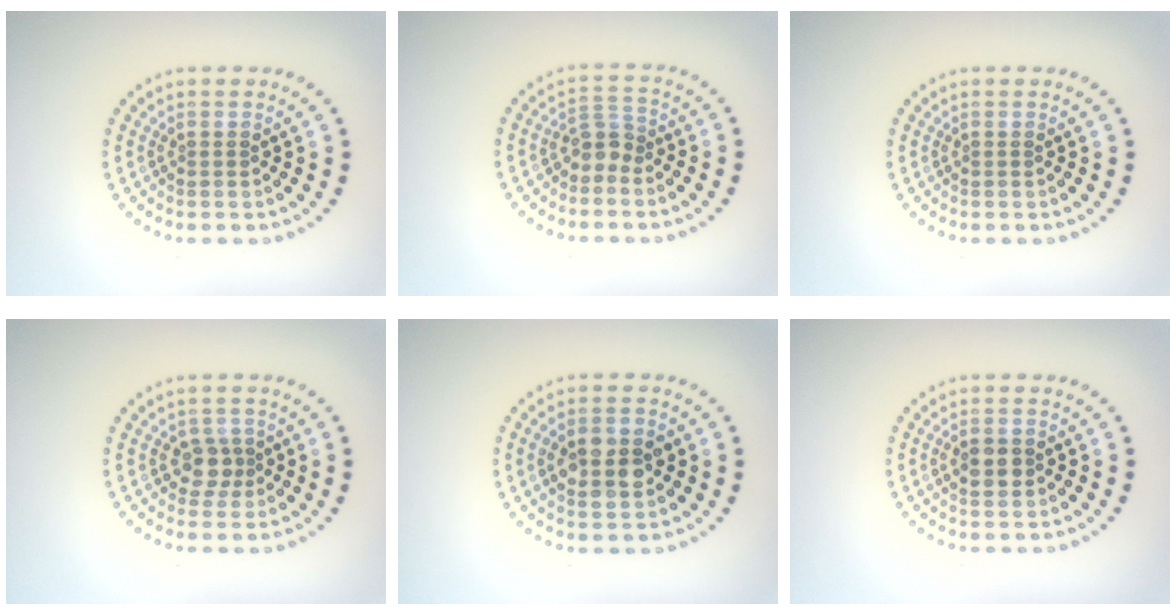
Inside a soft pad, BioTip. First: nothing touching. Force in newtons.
{"total": 2.2, "press": 1.7, "slide": 1.3}
{"total": 0.0}
{"total": 2.0, "press": 1.7, "slide": 1.0}
{"total": 4.5, "press": 4.5, "slide": 0.1}
{"total": 2.5, "press": 2.5, "slide": 0.1}